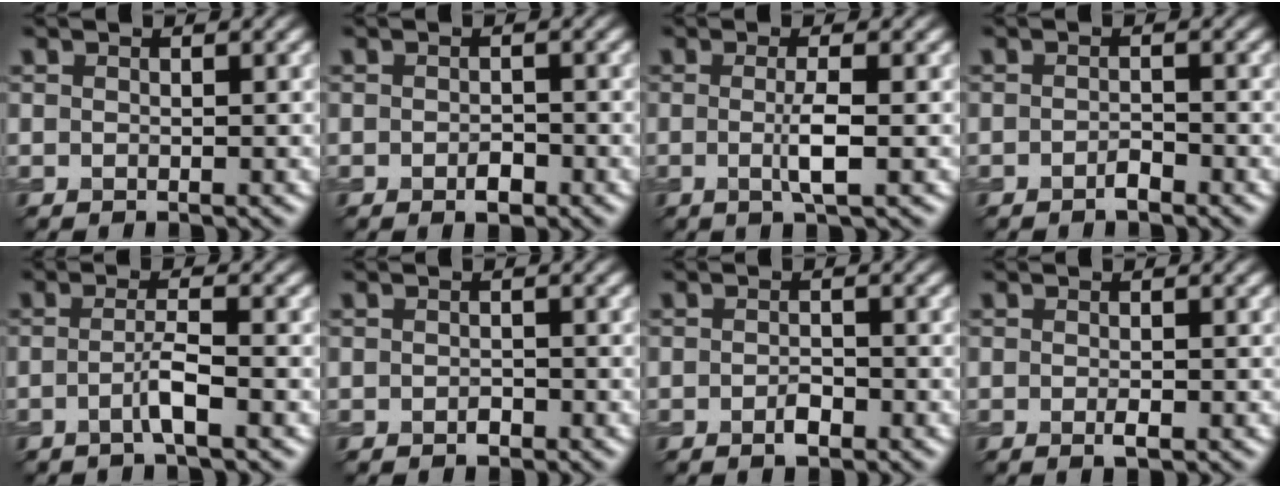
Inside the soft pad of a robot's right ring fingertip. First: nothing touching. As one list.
[{"total": 1.5, "force": [-0.7, 0.7, 1.1], "torque": [-0.018, -0.002, -0.012]}, {"total": 2.7, "force": [-0.2, 0.3, 2.7], "torque": [-0.051, -0.007, -0.006]}, {"total": 1.1, "force": [-0.9, 0.3, 0.7], "torque": [-0.014, 0.001, -0.016]}, {"total": 2.4, "force": [-0.9, 0.2, 2.3], "torque": [-0.042, 0.005, -0.022]}, {"total": 0.7, "force": [-0.4, 0.4, 0.4], "torque": [-0.007, -0.001, -0.008]}, {"total": 1.5, "force": [-0.8, 0.6, 1.1], "torque": [-0.022, -0.002, -0.015]}, {"total": 1.0, "force": [-0.3, 0.2, 0.9], "torque": [-0.016, -0.003, -0.006]}]